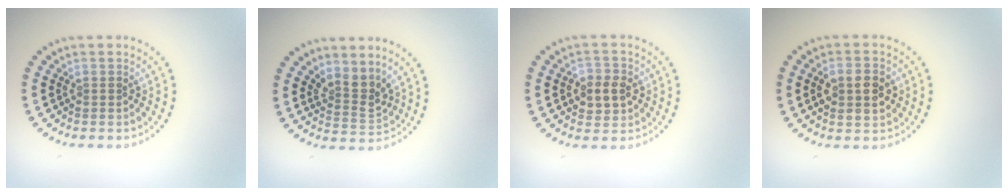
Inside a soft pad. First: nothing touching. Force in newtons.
{"total": 2.7, "press": 2.0, "slide": 1.8}
{"total": 2.8, "press": 2.8, "slide": 0.4}
{"total": 3.8, "press": 3.8, "slide": 0.1}